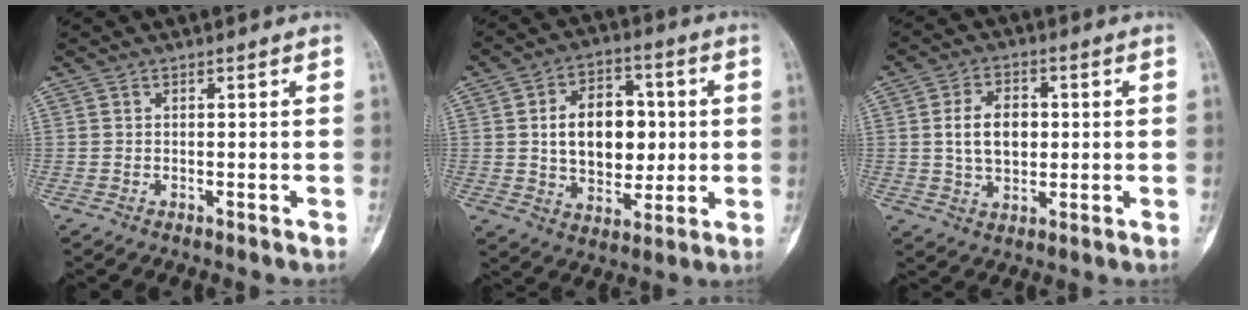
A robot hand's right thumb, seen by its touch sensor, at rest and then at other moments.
{"total": 15.1, "force": [1.4, 10.3, 10.9], "torque": [-0.122, 0.008, 0.028]}
{"total": 8.7, "force": [0.9, 5.9, 6.3], "torque": [-0.086, 0.003, 0.018]}